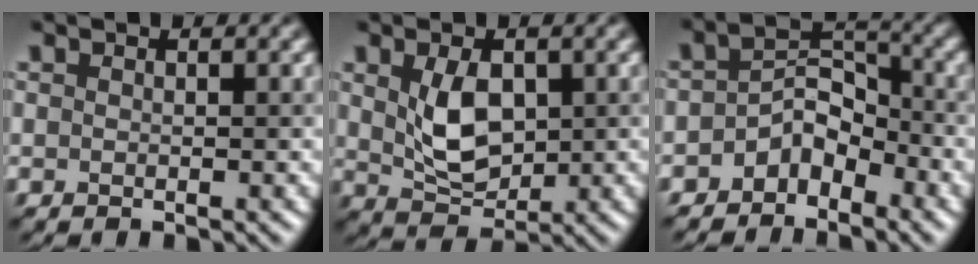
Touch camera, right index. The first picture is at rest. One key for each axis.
{"total": 3.9, "fx": 0.6, "fy": 2.5, "fz": 2.9, "tx": -0.071, "ty": -0.006, "tz": 0.024}
{"total": 3.1, "fx": -2.2, "fy": 1.9, "fz": 1.4, "tx": -0.030, "ty": 0.012, "tz": -0.040}